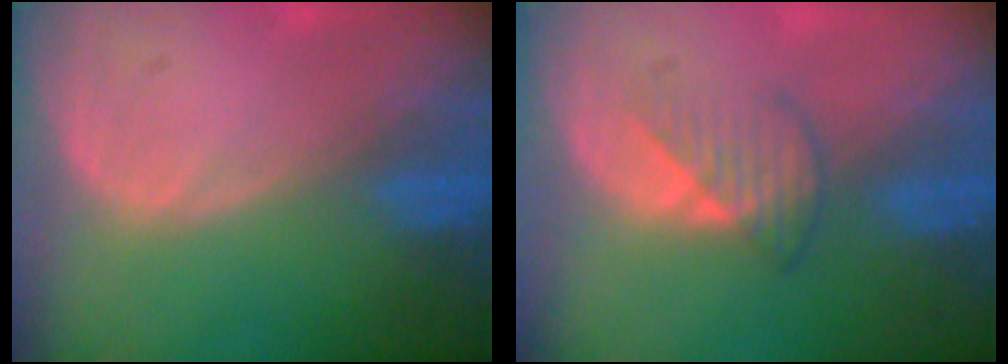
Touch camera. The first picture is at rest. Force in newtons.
{"total": 3.4, "press": 3.2, "slide": 1.3}